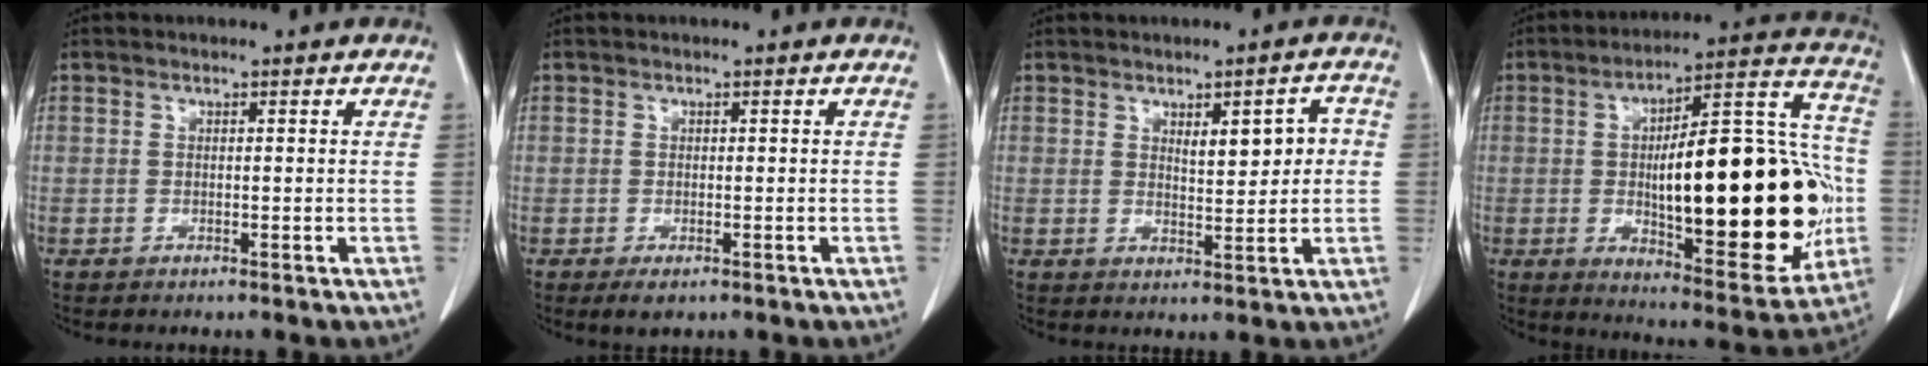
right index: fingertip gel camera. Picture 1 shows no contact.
{"total": 1.9, "force": [-1.0, 1.1, 1.1], "torque": [-0.015, -0.001, -0.009]}
{"total": 5.3, "force": [1.1, 1.8, 4.9], "torque": [-0.068, 0.011, 0.021]}
{"total": 29.9, "force": [-2.5, 8.9, 28.5], "torque": [-0.373, 0.018, -0.027]}